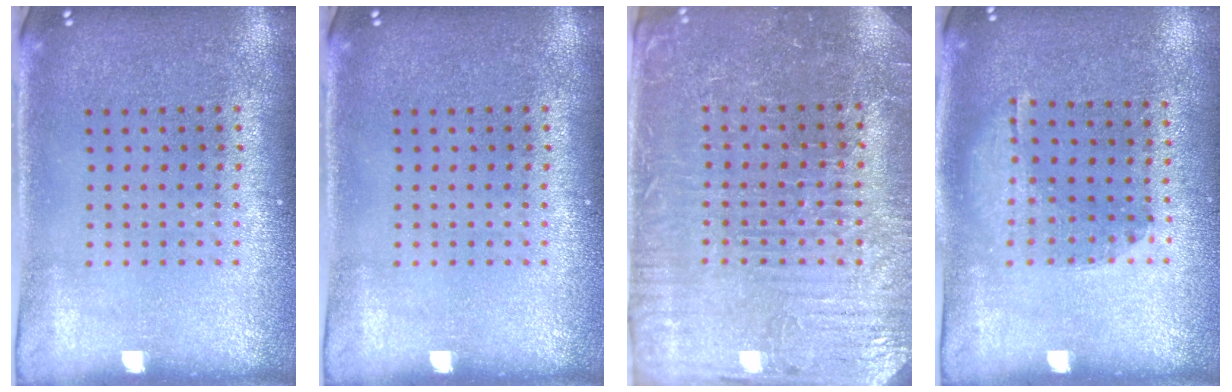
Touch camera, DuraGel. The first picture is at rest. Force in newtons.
{"total": 0.0}
{"total": 3.8, "press": 3.7, "slide": 0.8}
{"total": 1.2, "press": 0.8, "slide": 0.9}